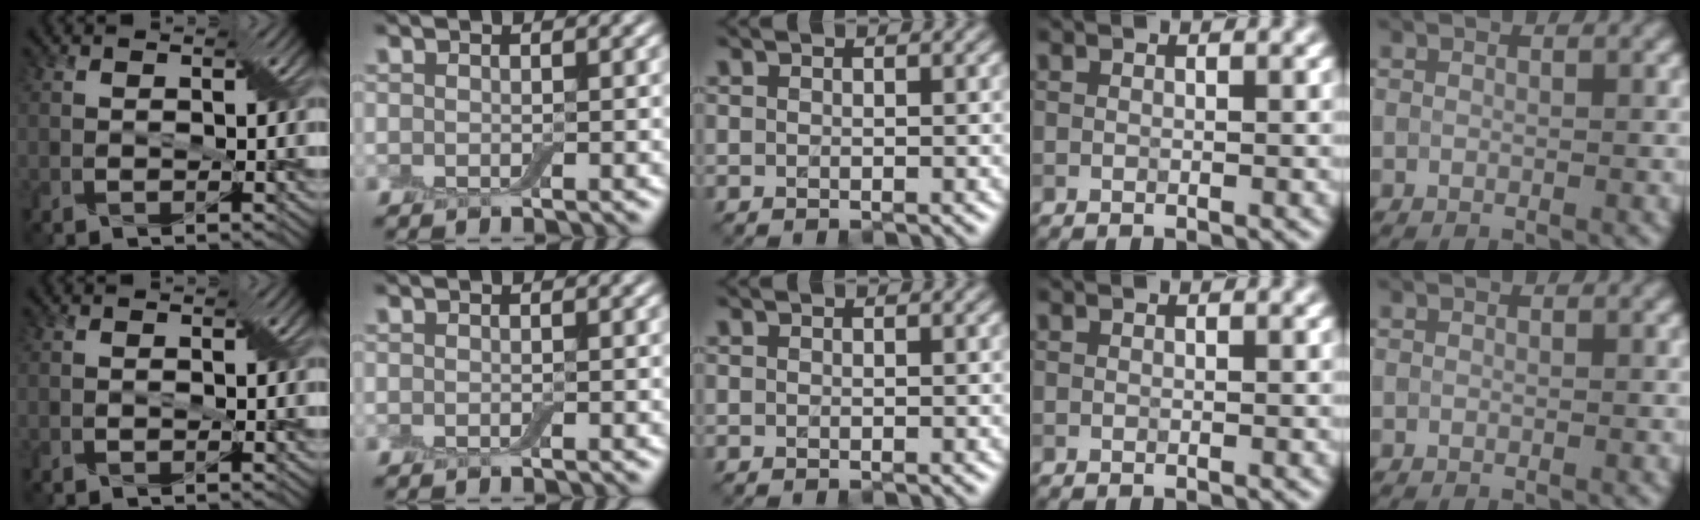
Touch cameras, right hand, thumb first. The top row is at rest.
{}